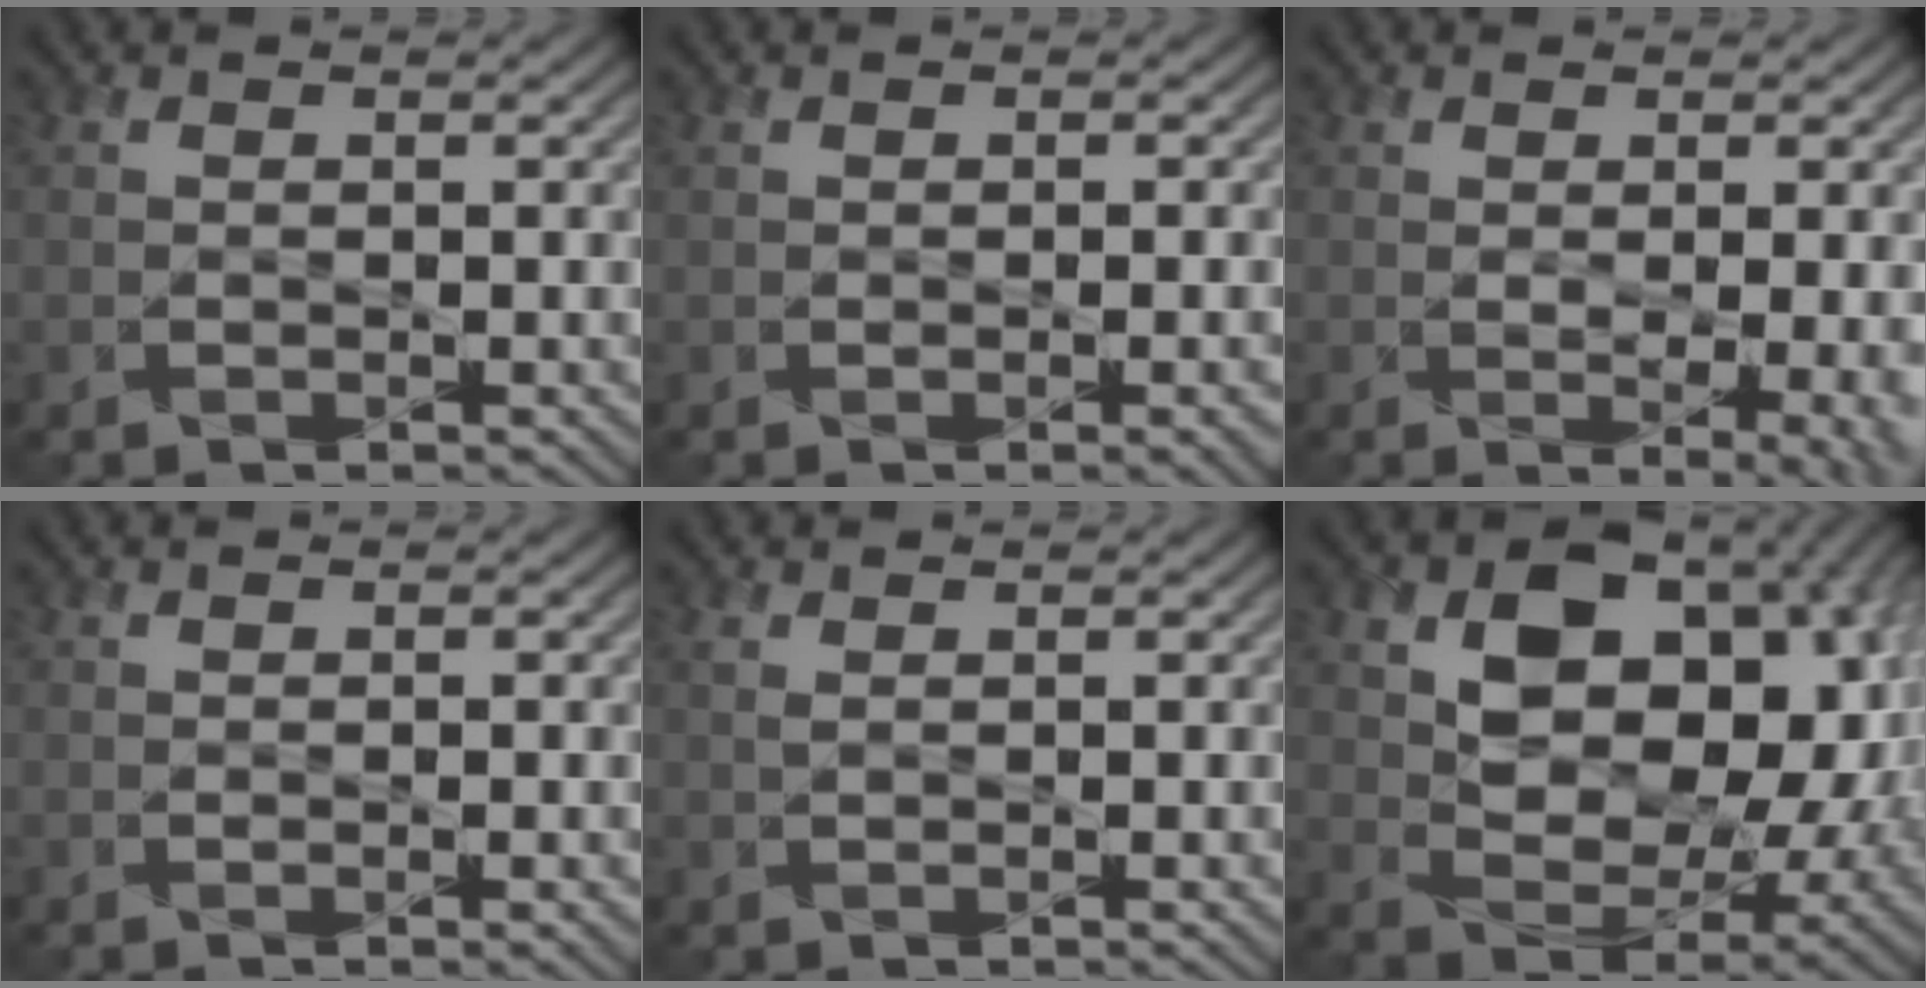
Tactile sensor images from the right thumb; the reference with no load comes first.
{"total": 1.9, "force": [-0.4, 0.3, 1.9], "torque": [-0.029, -0.002, -0.003]}
{"total": 4.7, "force": [-0.2, 1.3, 4.5], "torque": [-0.069, -0.009, 0.005]}
{"total": 0.8, "force": [0.0, 0.2, 0.7], "torque": [-0.010, -0.002, 0.000]}
{"total": 0.9, "force": [0.5, 0.4, 0.7], "torque": [-0.024, 0.002, 0.011]}
{"total": 14.5, "force": [2.9, 9.9, 10.2], "torque": [-0.180, -0.009, 0.060]}